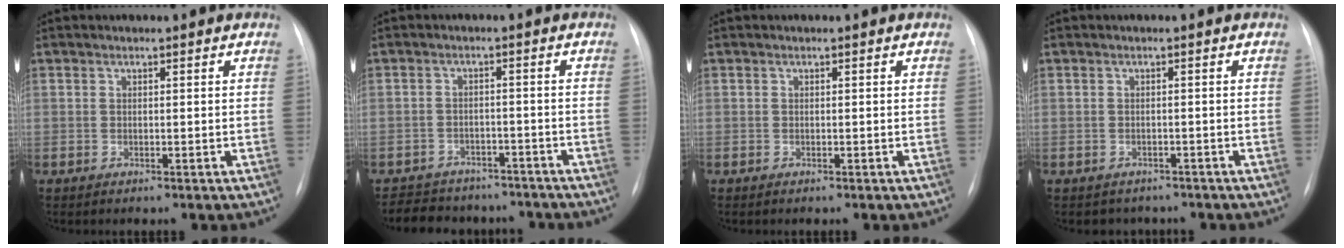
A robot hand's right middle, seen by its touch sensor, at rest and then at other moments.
{"total": 12.2, "force": [-10.6, 5.4, 2.7], "torque": [-0.050, 0.016, -0.131]}
{"total": 0.0}
{"total": 3.4, "force": [-2.8, 1.9, -0.1], "torque": [-0.002, 0.010, -0.035]}